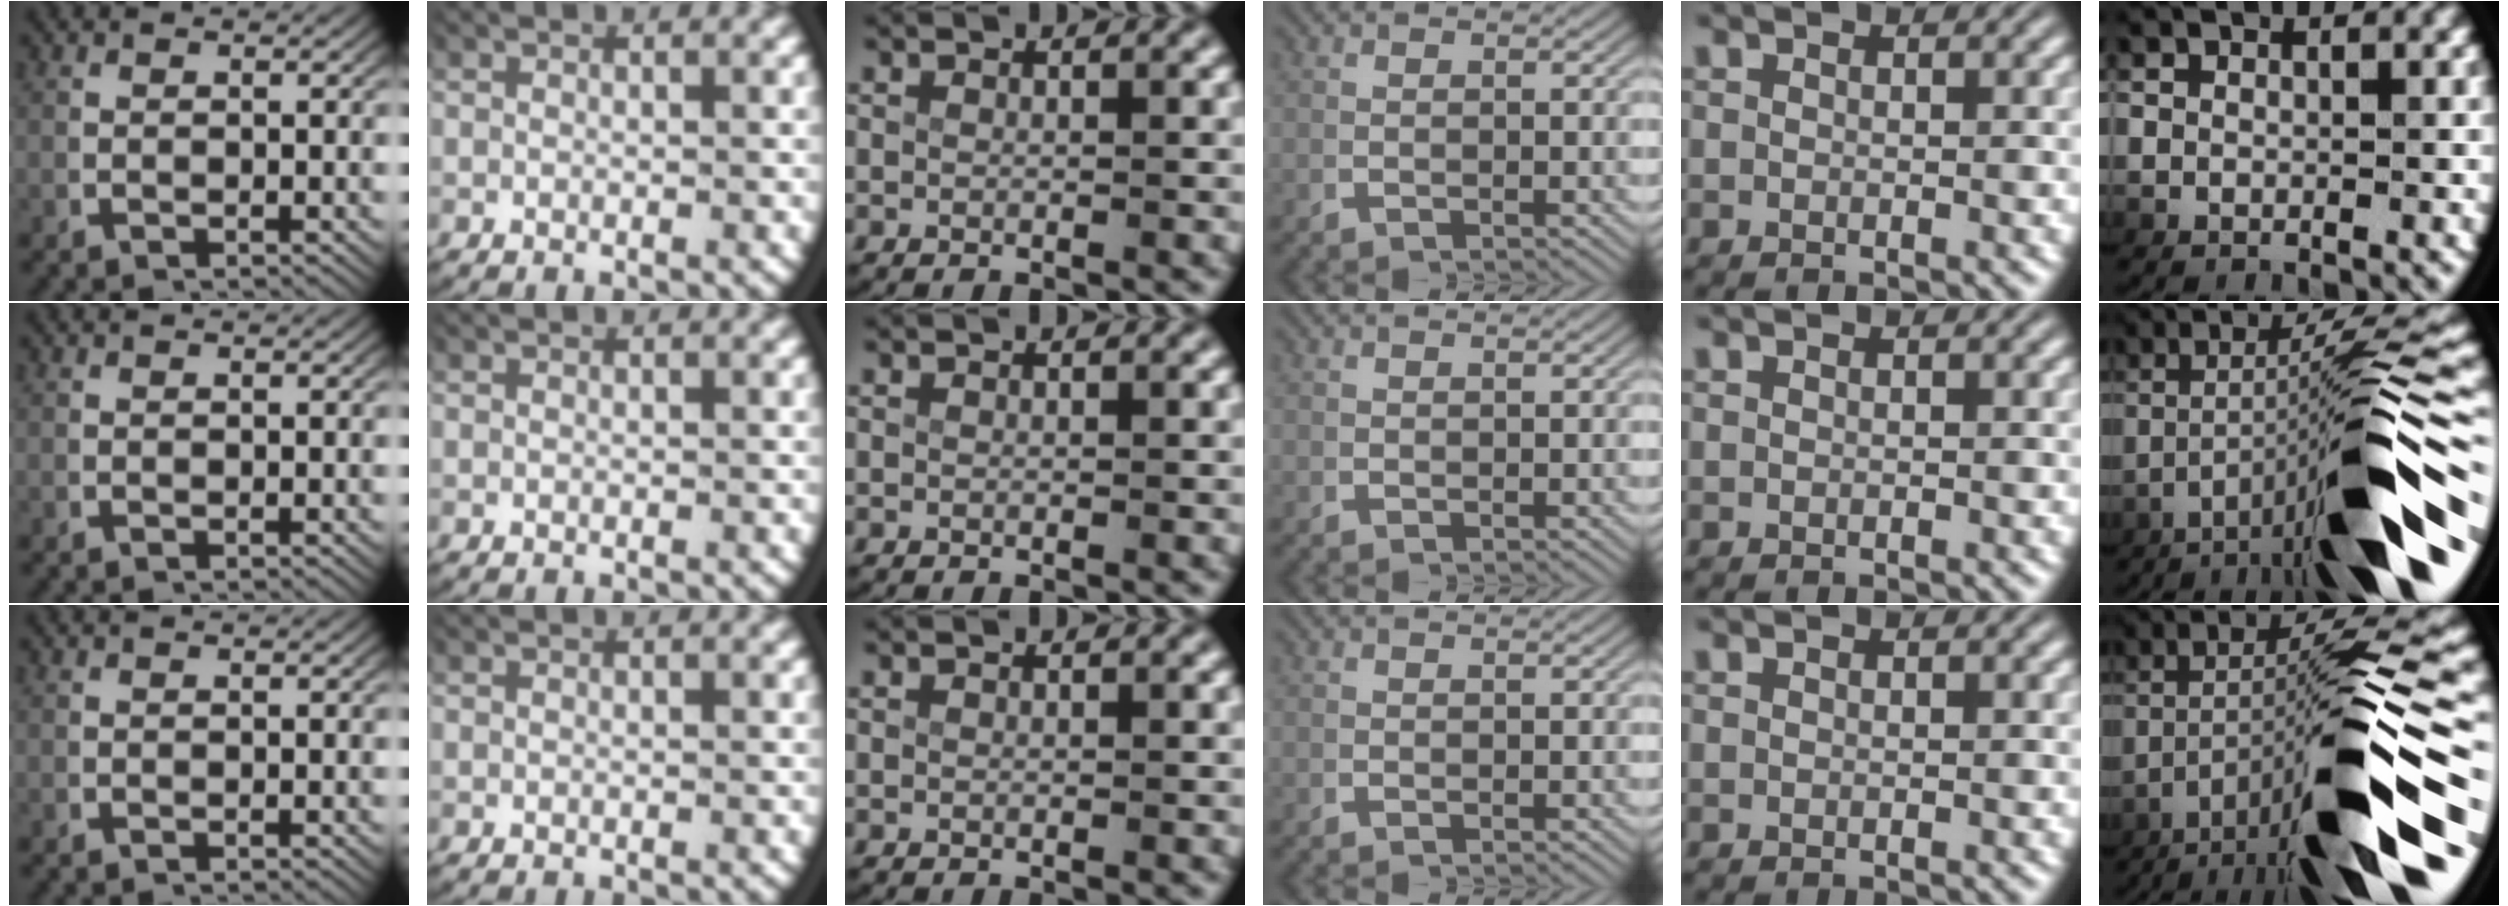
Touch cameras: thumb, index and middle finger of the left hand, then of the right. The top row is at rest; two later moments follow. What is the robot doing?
{"motion": "lift_and_place", "object": "photo album"}